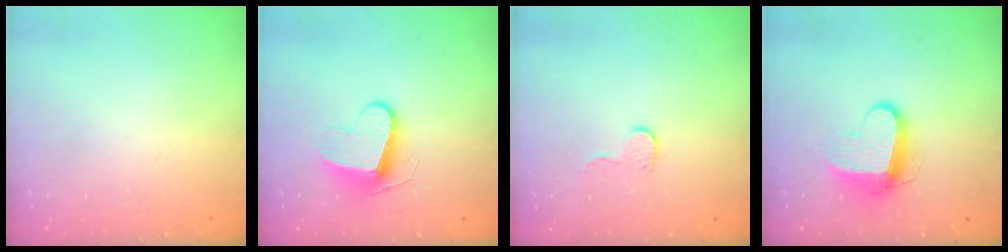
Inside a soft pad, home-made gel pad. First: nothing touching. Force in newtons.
{"total": 9.0, "press": 9.0, "slide": 0.1}
{"total": 6.7, "press": 6.7, "slide": 0.6}
{"total": 9.6, "press": 9.6, "slide": 0.9}